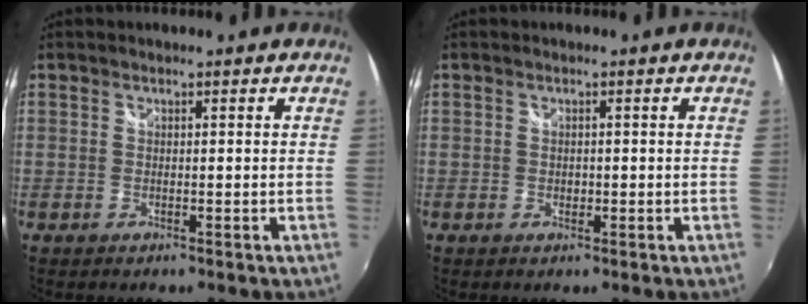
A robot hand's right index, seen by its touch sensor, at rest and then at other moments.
{"total": 0.9, "force": [-0.1, 0.8, 0.5], "torque": [-0.006, 0.000, -0.001]}